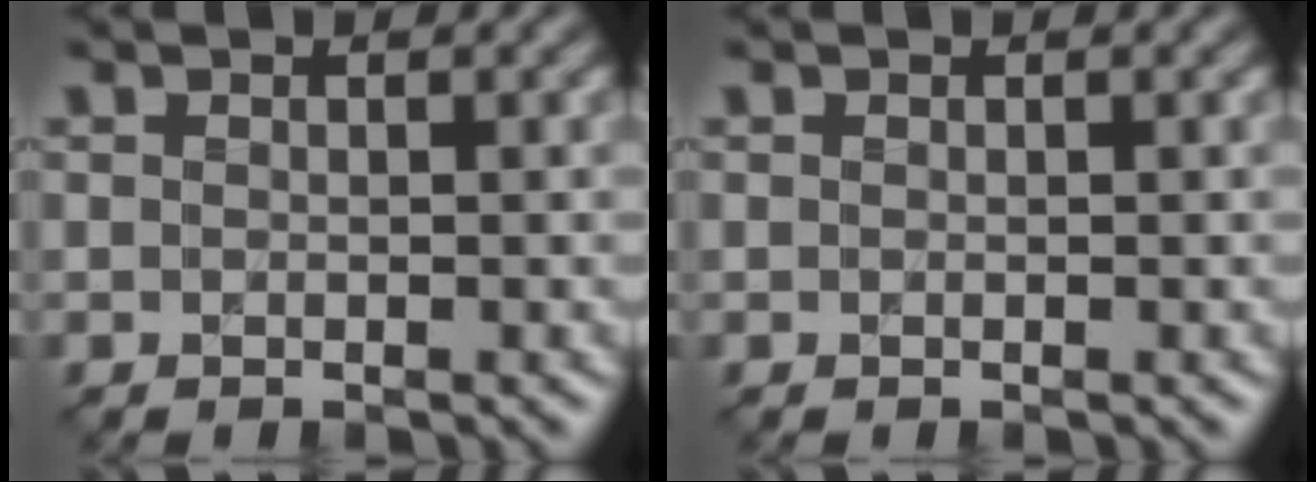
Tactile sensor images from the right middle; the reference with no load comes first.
{"total": 0.0}